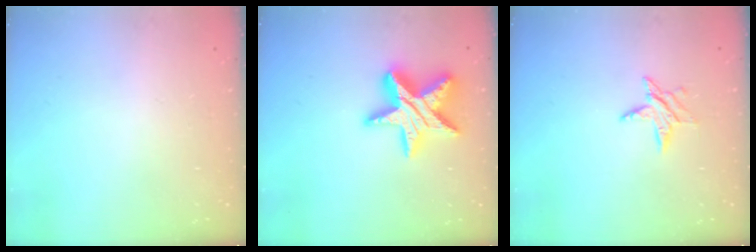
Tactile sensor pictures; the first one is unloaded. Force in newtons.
{"total": 17.1, "press": 17.1, "slide": 1.2}
{"total": 5.7, "press": 5.7, "slide": 0.3}